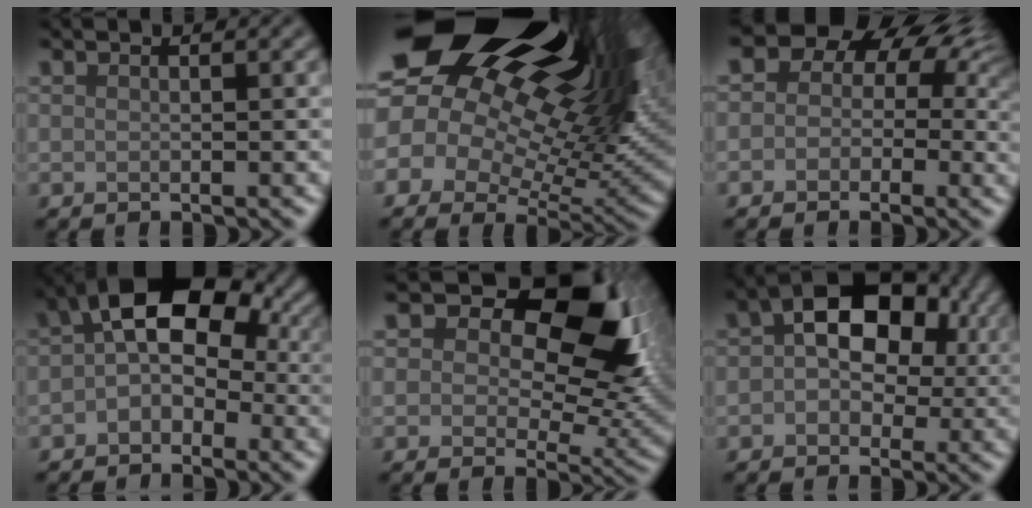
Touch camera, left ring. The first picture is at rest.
{"total": 23.1, "force": [10.4, 12.5, 16.4], "torque": [-0.297, 0.042, 0.177]}
{"total": 7.7, "force": [1.9, 6.1, 4.3], "torque": [-0.029, 0.024, -0.013]}
{"total": 8.4, "force": [0.6, 5.7, 6.2], "torque": [-0.070, 0.024, -0.013]}
{"total": 13.0, "force": [4.9, 7.8, 9.2], "torque": [-0.112, -0.005, 0.074]}
{"total": 9.0, "force": [1.9, 5.9, 6.6], "torque": [-0.088, 0.021, 0.015]}